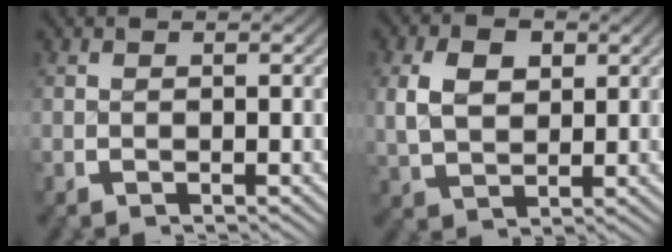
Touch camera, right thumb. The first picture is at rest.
{"total": 4.6, "force": [1.3, 3.2, 3.1], "torque": [-0.056, -0.007, 0.035]}